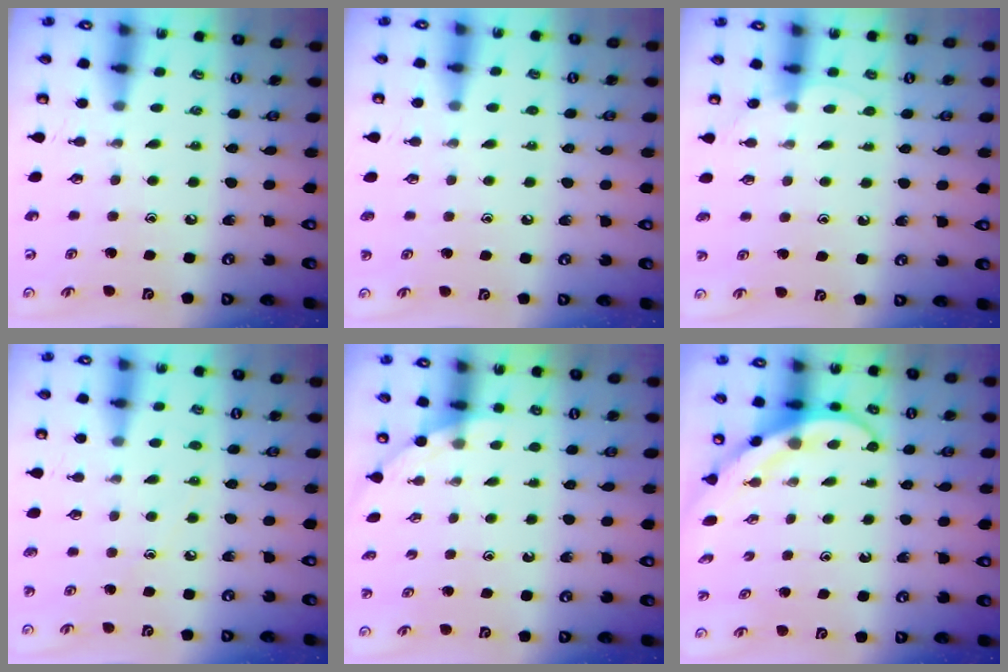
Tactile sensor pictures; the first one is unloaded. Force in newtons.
{"total": 0.8, "press": 0.8, "slide": 0.1}
{"total": 3.7, "press": 3.7, "slide": 0.3}
{"total": 4.9, "press": 4.8, "slide": 0.5}
{"total": 0.9, "press": 0.9, "slide": 0.2}
{"total": 3.9, "press": 3.9, "slide": 0.3}